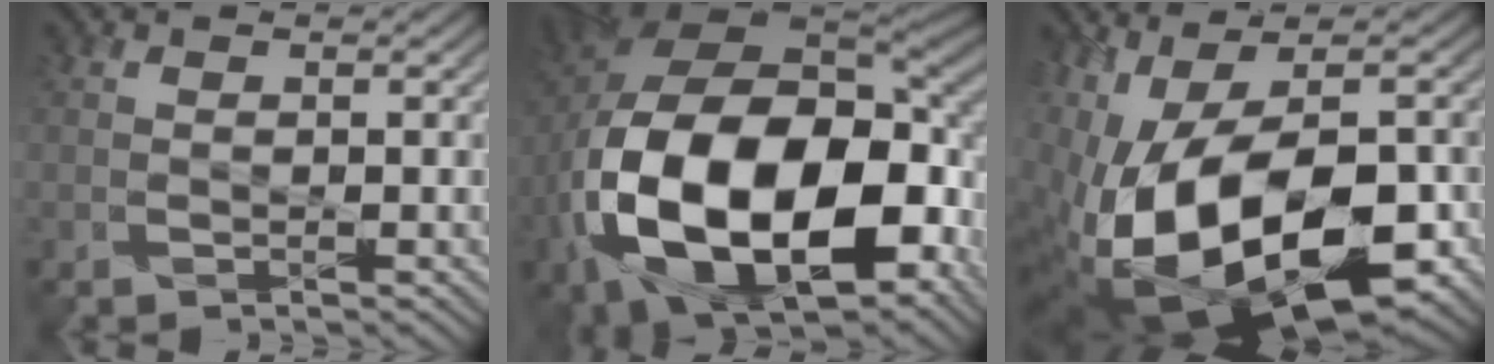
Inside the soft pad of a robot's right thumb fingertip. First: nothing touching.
{"total": 21.3, "force": [-5.6, 12.5, 16.4], "torque": [-0.370, -0.042, -0.078]}
{"total": 20.3, "force": [-7.1, 9.6, 16.5], "torque": [-0.330, -0.036, -0.105]}